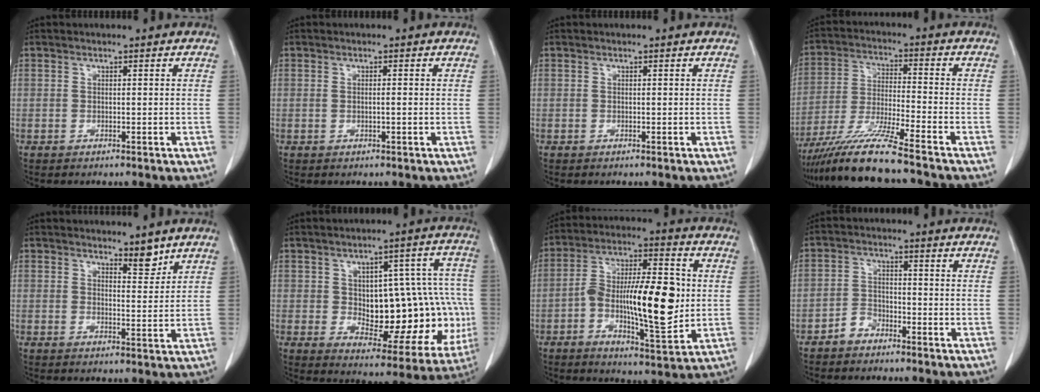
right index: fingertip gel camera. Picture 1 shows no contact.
{"total": 1.0, "force": [-0.1, 0.2, 1.0], "torque": [-0.018, 0.000, 0.001]}
{"total": 0.0}
{"total": 11.3, "force": [-9.1, -1.2, 6.5], "torque": [-0.125, -0.027, -0.169]}
{"total": 3.2, "force": [2.7, 0.9, 1.5], "torque": [-0.022, -0.010, 0.043]}
{"total": 19.7, "force": [-1.1, 9.0, 17.5], "torque": [-0.193, 0.039, 0.014]}
{"total": 16.0, "force": [-1.4, 4.6, 15.2], "torque": [-0.261, 0.014, -0.020]}
{"total": 3.3, "force": [-2.4, 2.1, 0.7], "torque": [-0.012, 0.010, -0.047]}